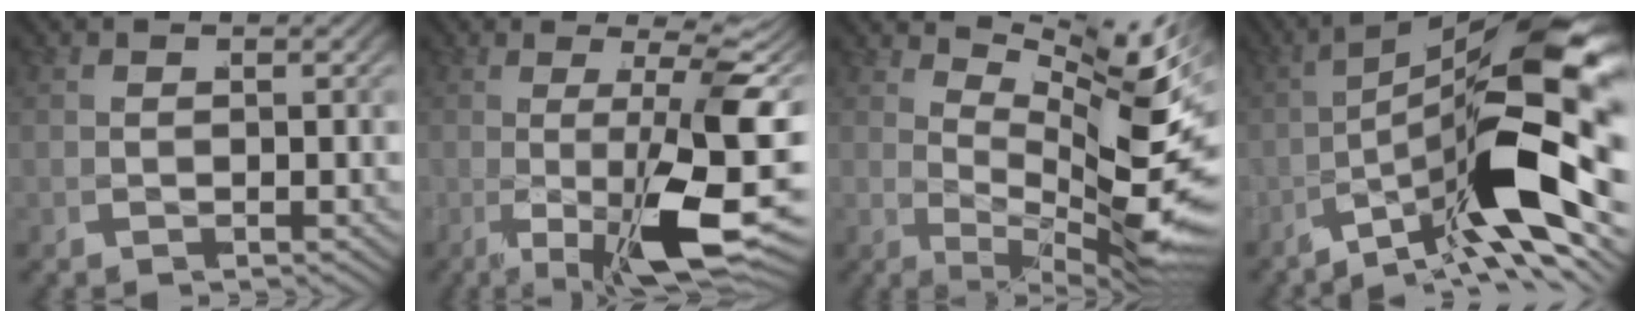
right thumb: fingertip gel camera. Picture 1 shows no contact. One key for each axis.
{"total": 12.8, "fx": -0.9, "fy": 3.8, "fz": 12.1, "tx": -0.164, "ty": -0.010, "tz": -0.008}
{"total": 9.3, "fx": 3.5, "fy": 2.8, "fz": 8.2, "tx": -0.114, "ty": -0.008, "tz": 0.058}
{"total": 13.0, "fx": -1.4, "fy": 4.8, "fz": 12.1, "tx": -0.178, "ty": -0.022, "tz": -0.021}